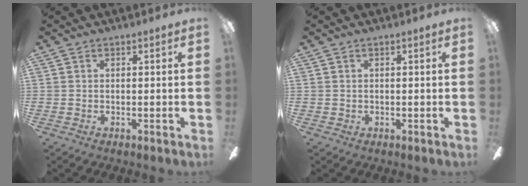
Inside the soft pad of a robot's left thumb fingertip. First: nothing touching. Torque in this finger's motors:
{"motor_torque": [-0.08, -0.01, -0.13, 0.13, 0.01]}